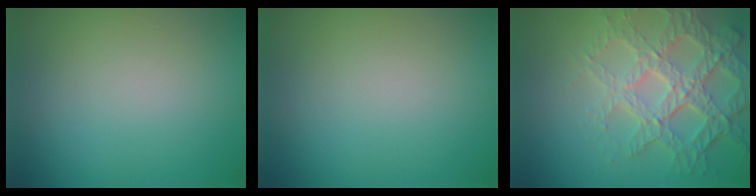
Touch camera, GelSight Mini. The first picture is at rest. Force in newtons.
{"total": 0.0}
{"total": 7.0, "press": 5.1, "slide": 4.8}